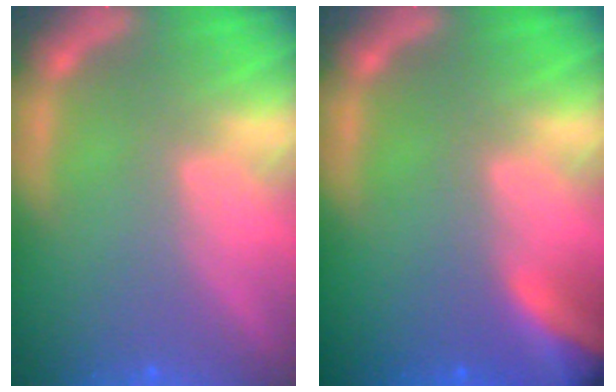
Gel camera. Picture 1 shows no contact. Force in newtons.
{"total": 7.4}